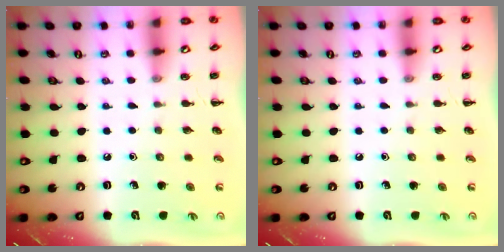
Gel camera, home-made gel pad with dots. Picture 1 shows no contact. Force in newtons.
{"total": 0.0}